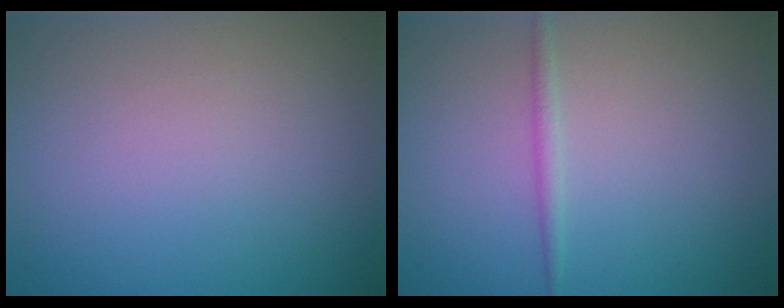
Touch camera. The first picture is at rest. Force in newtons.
{"total": 1.1, "press": 1.1, "slide": 0.0}